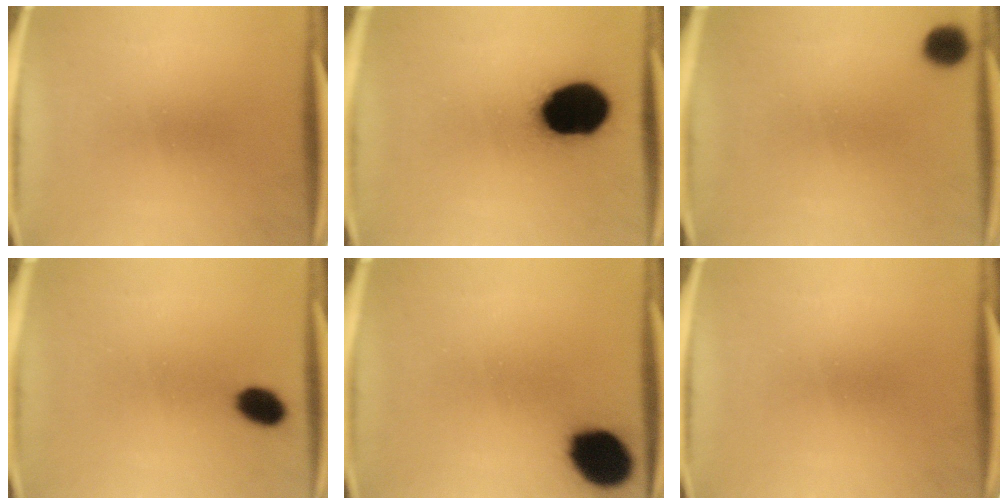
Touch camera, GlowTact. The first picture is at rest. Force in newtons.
{"total": 20.4}
{"total": 4.0}
{"total": 5.2}
{"total": 13.3}
{"total": 0.0}